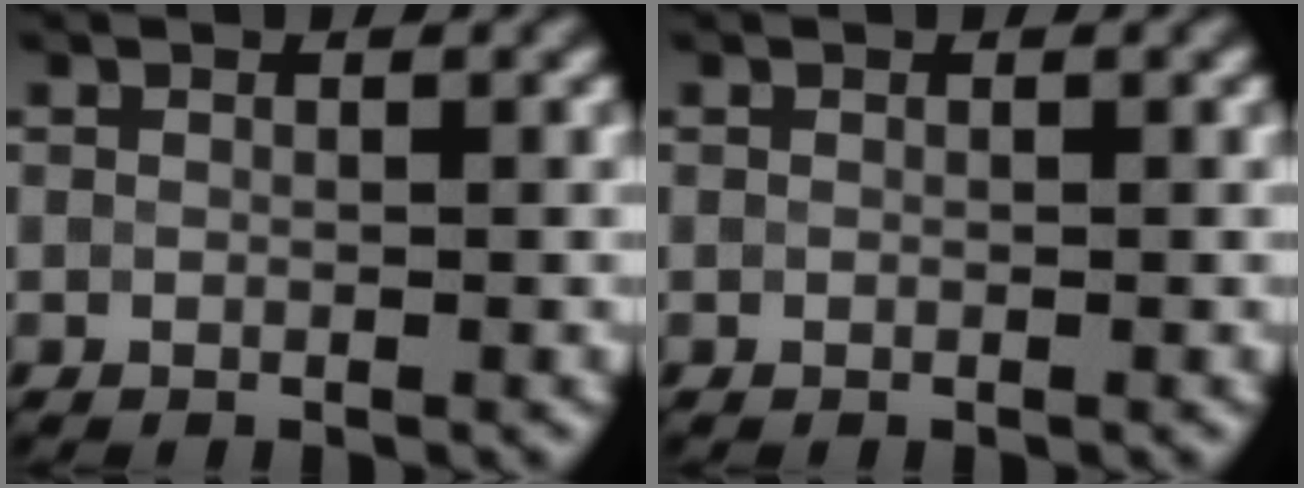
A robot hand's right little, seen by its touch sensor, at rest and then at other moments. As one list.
[{"total": 0.0}]